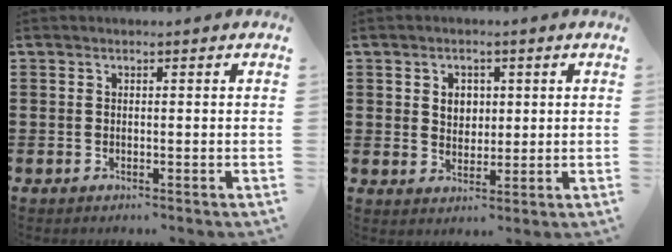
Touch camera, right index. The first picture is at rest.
{"total": 3.1, "force": [0.9, 2.6, 1.5], "torque": [-0.039, 0.010, 0.013]}